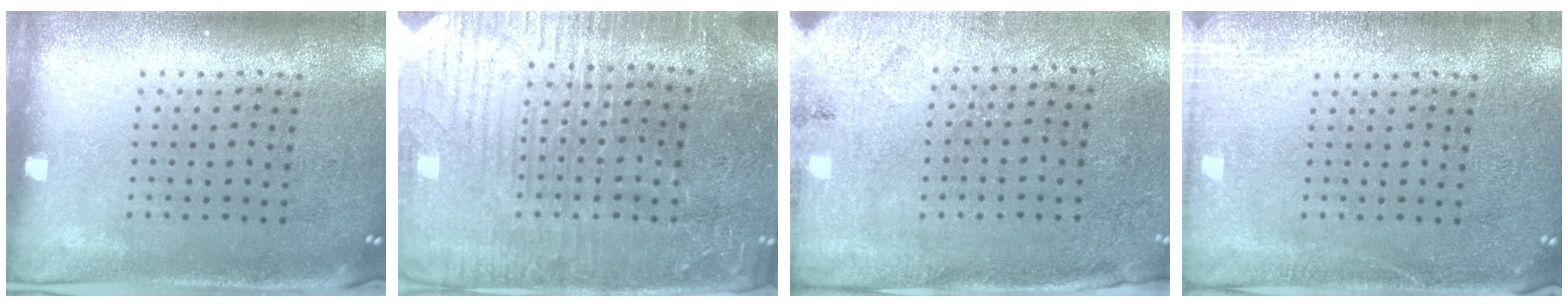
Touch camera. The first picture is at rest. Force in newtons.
{"total": 4.2, "press": 3.9, "slide": 1.4}
{"total": 2.7, "press": 2.2, "slide": 1.5}
{"total": 2.5, "press": 2.4, "slide": 0.3}